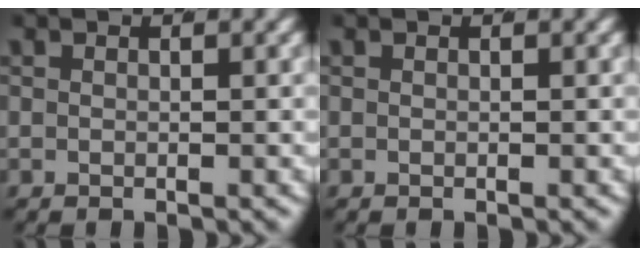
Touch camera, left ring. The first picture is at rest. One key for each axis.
{"total": 0.0}